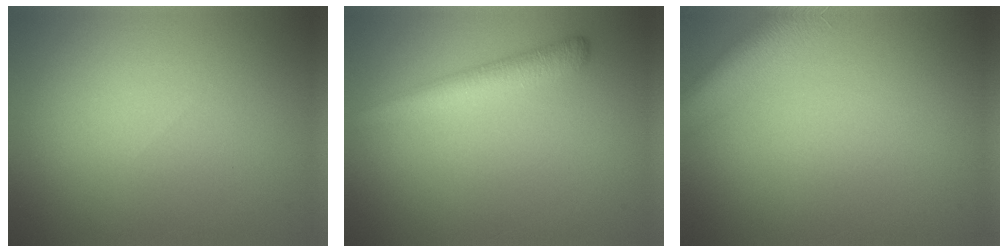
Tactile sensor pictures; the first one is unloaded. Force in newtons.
{"total": 3.1, "press": 3.1, "slide": 0.1}
{"total": 5.4, "press": 5.4, "slide": 0.5}